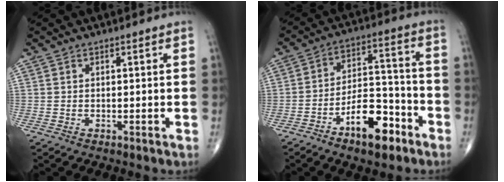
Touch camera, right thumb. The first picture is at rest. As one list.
[{"total": 12.5, "force": [-7.0, 5.6, 8.7], "torque": [-0.123, 0.056, -0.116]}]